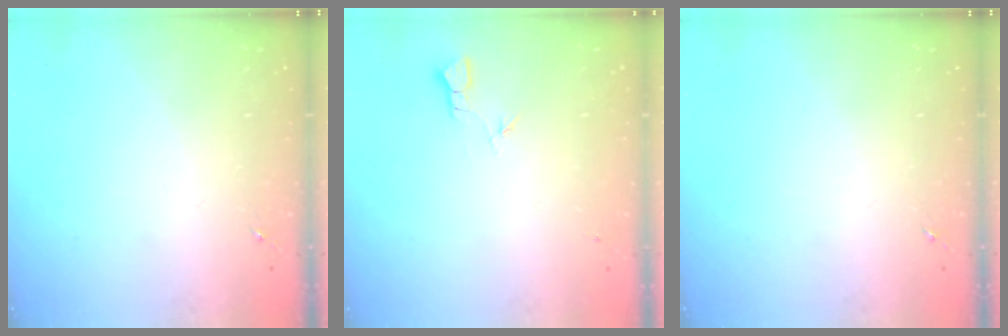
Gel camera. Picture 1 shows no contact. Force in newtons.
{"total": 2.4, "press": 2.4, "slide": 0.2}
{"total": 0.0}